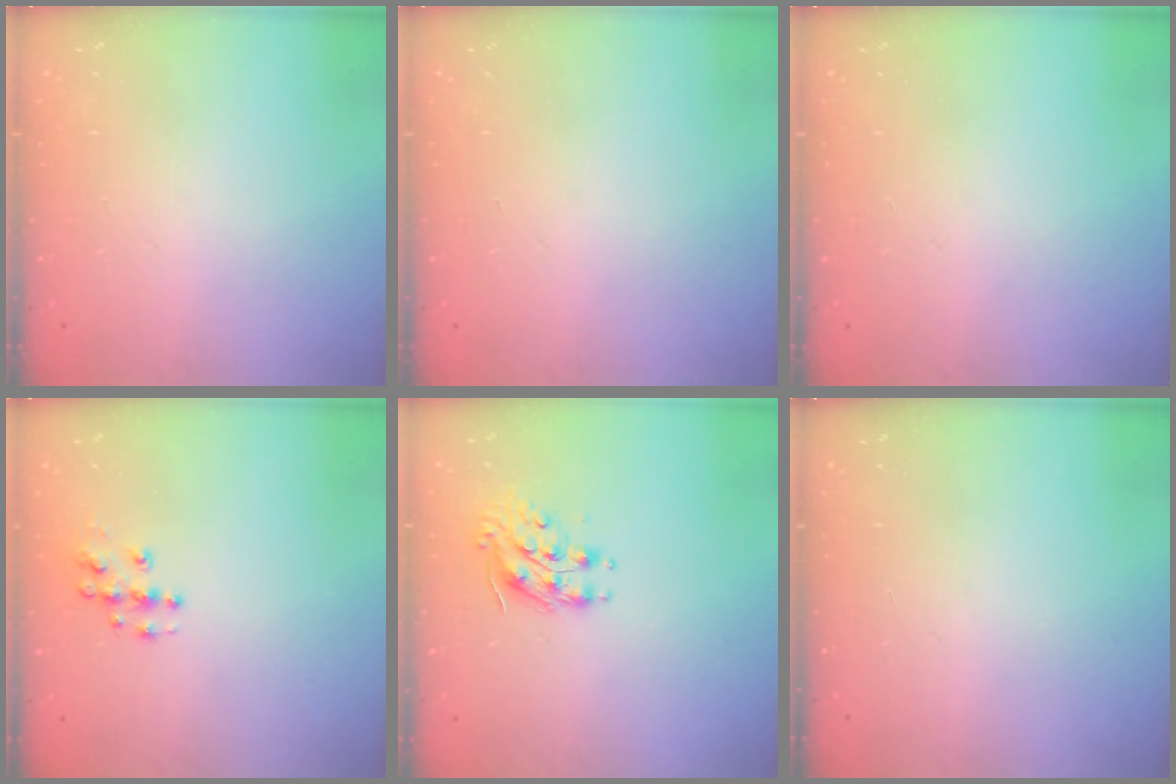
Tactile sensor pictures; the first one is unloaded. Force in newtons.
{"total": 0.0}
{"total": 0.0}
{"total": 5.9, "press": 5.9, "slide": 0.4}
{"total": 8.7, "press": 8.7, "slide": 0.5}
{"total": 0.0}